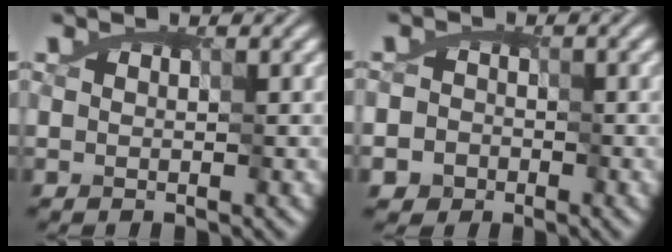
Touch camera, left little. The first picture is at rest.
{"total": 2.1, "force": [-1.1, 1.8, -0.2], "torque": [-0.002, 0.006, -0.016]}